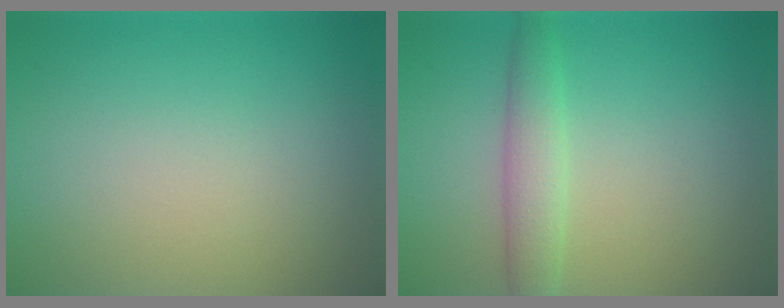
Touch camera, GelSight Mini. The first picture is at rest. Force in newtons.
{"total": 2.9, "press": 2.9, "slide": 0.2}